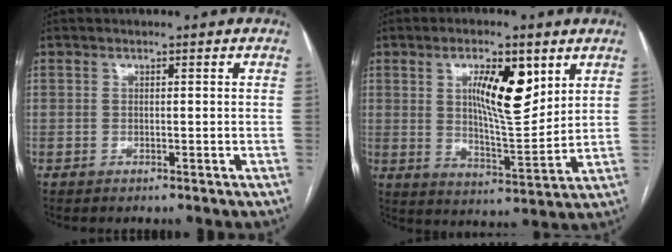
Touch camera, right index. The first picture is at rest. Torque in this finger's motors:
{"motor_torque": [0.57, 0.45, 0.18, 0.07]}